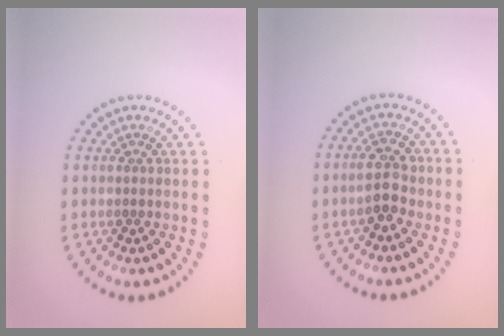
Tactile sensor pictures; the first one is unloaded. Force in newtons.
{"total": 2.7, "press": 2.7, "slide": 0.4}